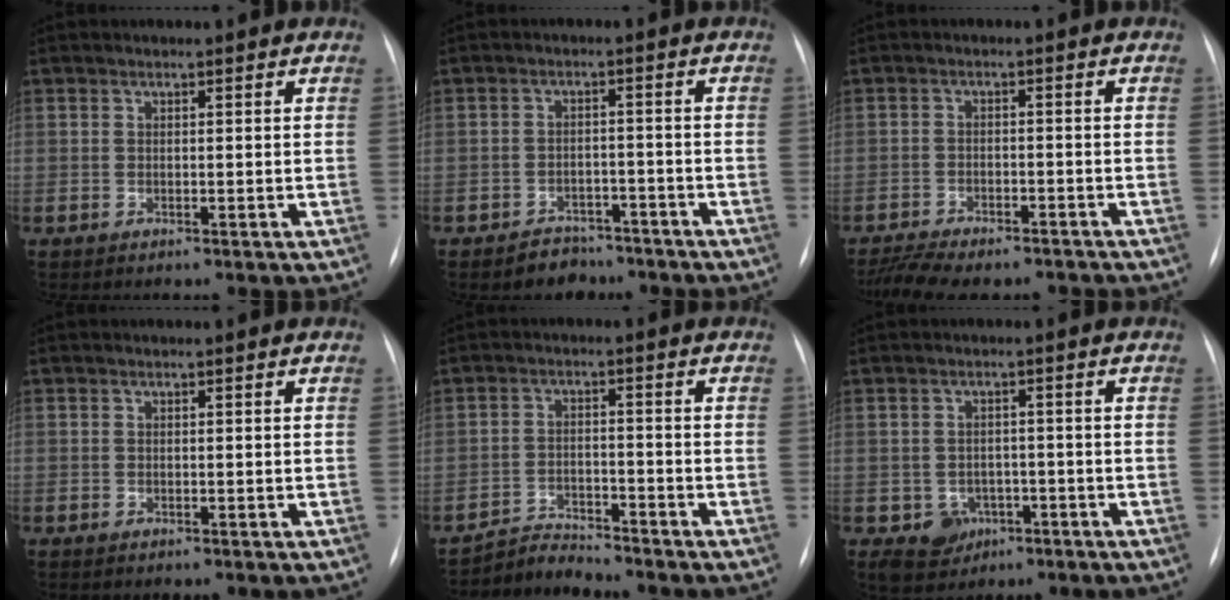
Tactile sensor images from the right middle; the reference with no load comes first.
{"total": 4.6, "force": [-3.5, 2.9, 0.7], "torque": [-0.012, 0.012, -0.048]}
{"total": 12.3, "force": [-10.6, 3.7, 4.9], "torque": [-0.093, 0.006, -0.150]}
{"total": 0.0}
{"total": 4.3, "force": [-4.1, -0.2, -0.9], "torque": [0.017, -0.009, -0.072]}
{"total": 5.0, "force": [-2.2, 4.4, 1.2], "torque": [-0.016, 0.009, -0.022]}